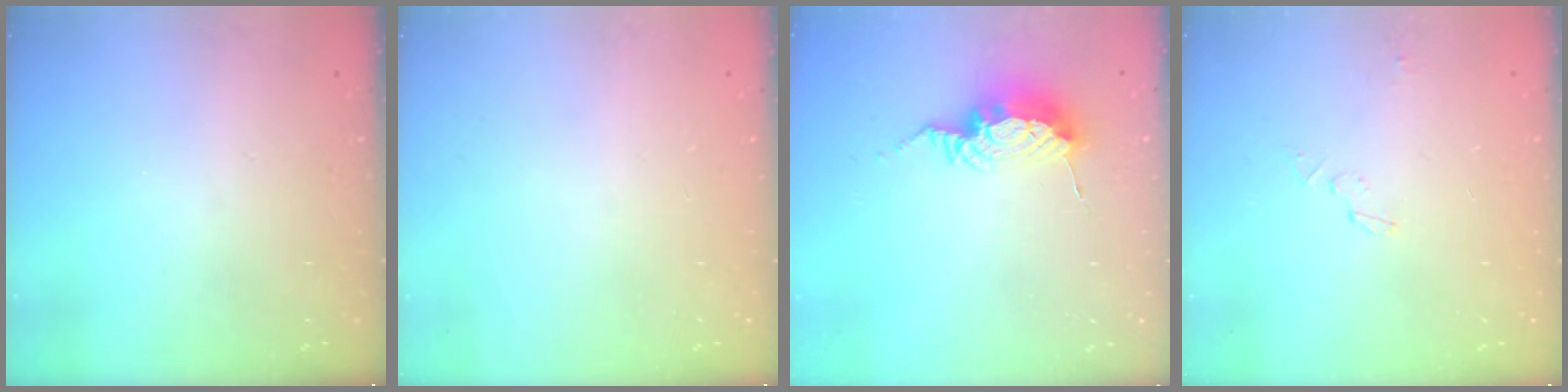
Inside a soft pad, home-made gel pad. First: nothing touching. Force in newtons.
{"total": 0.0}
{"total": 9.2, "press": 9.1, "slide": 0.8}
{"total": 2.9, "press": 2.9, "slide": 0.3}